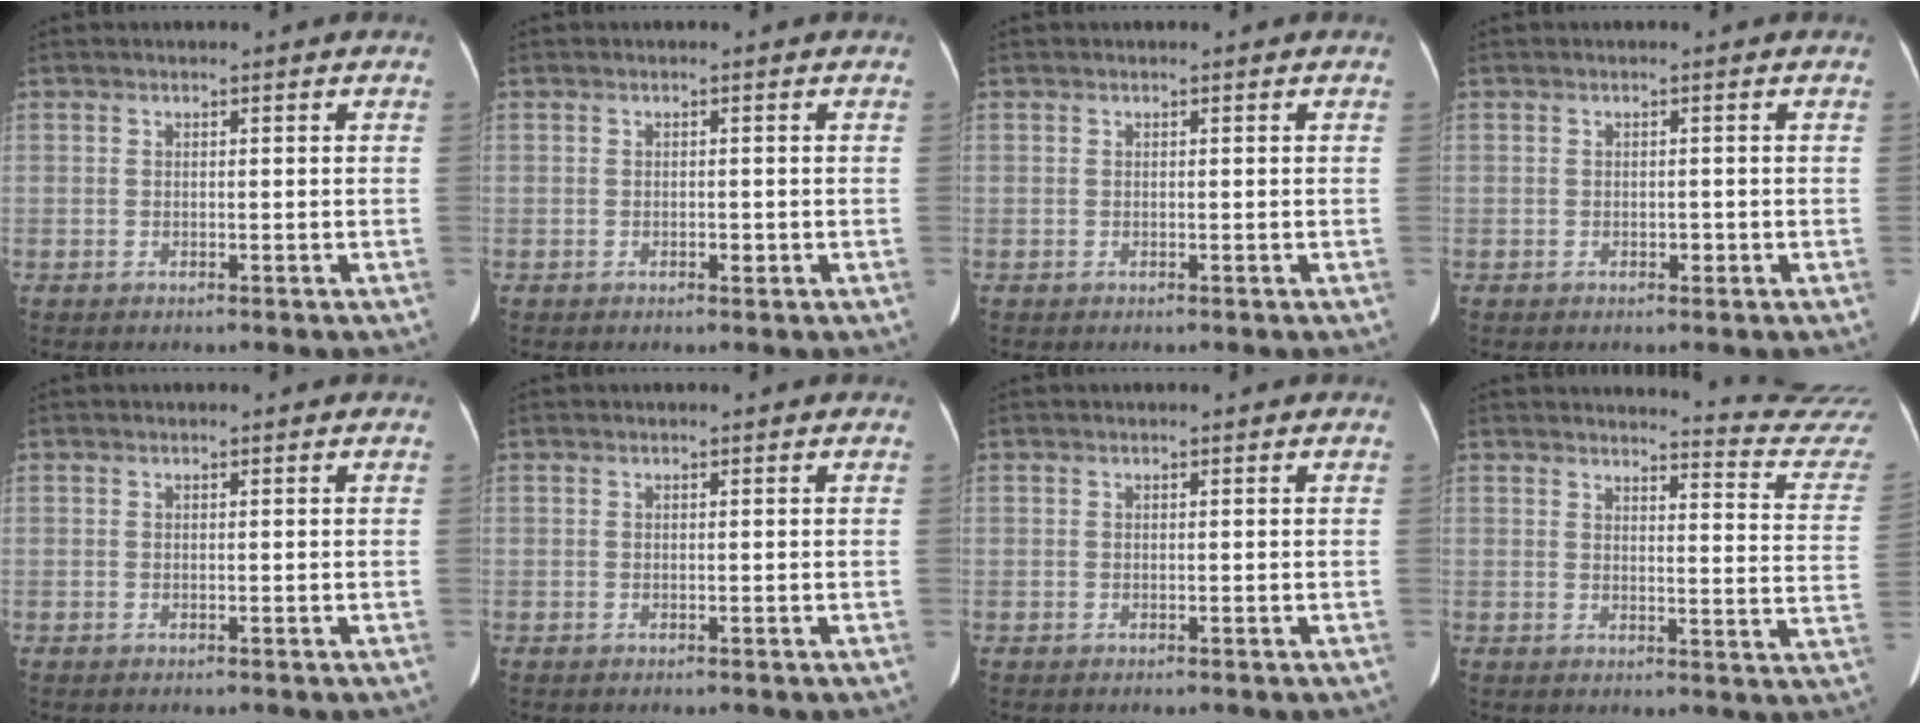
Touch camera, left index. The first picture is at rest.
{"total": 0.6, "force": [-0.2, 0.4, 0.5], "torque": [-0.006, 0.001, -0.004]}
{"total": 0.0}
{"total": 0.7, "force": [-0.2, 0.4, 0.4], "torque": [-0.006, 0.001, -0.004]}
{"total": 0.0}
{"total": 0.0}
{"total": 0.0}
{"total": 15.4, "force": [15.3, -1.0, 1.0], "torque": [0.005, -0.139, 0.140]}